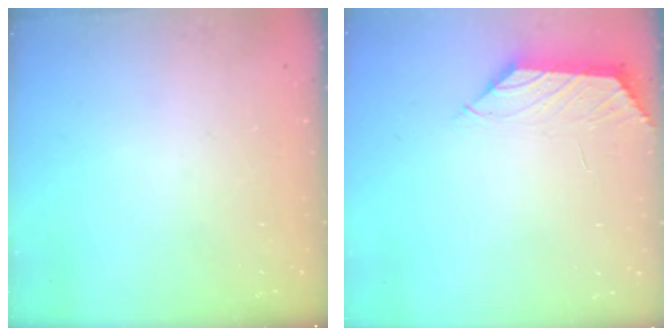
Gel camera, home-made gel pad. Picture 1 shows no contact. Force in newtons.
{"total": 1.1, "press": 1.0, "slide": 0.5}